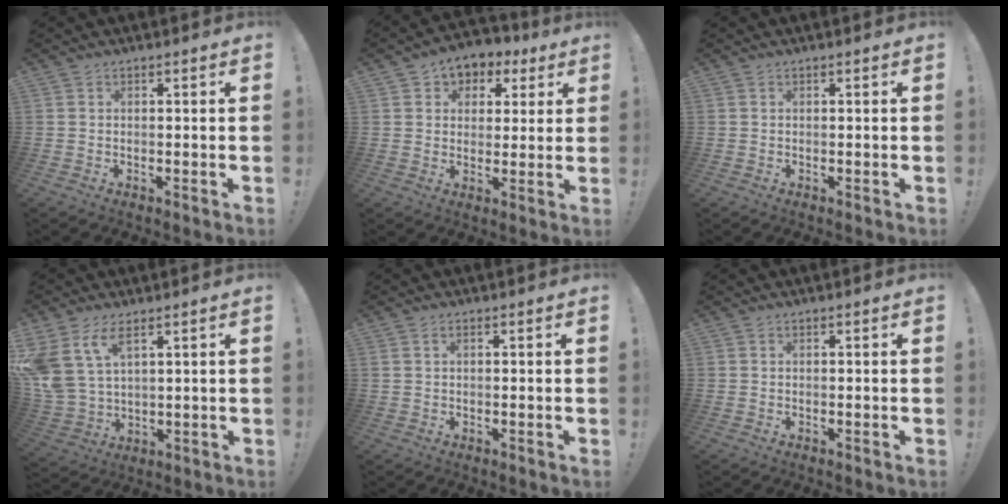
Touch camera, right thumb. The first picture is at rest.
{"total": 6.0, "force": [1.8, 5.5, 1.7], "torque": [-0.015, -0.010, 0.038]}
{"total": 0.0}
{"total": 10.4, "force": [6.0, 5.4, 6.5], "torque": [-0.152, -0.031, 0.120]}
{"total": 1.1, "force": [0.5, 0.5, 0.8], "torque": [-0.019, 0.002, 0.011]}
{"total": 0.0}